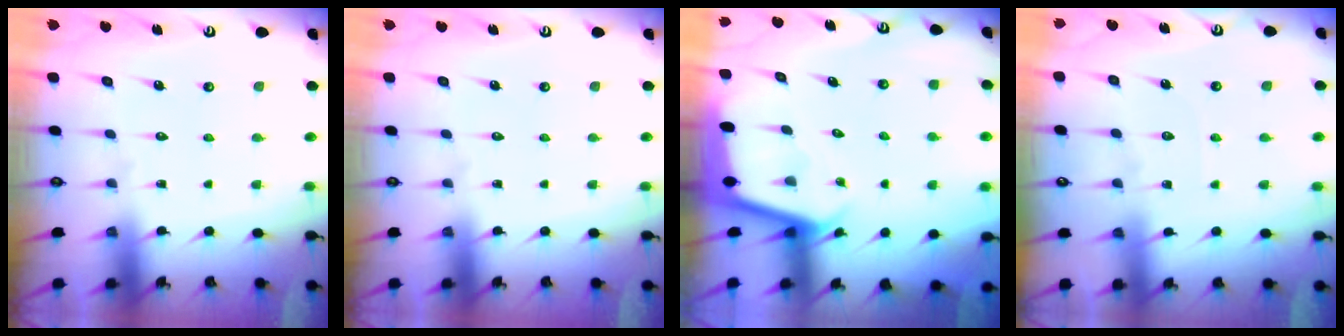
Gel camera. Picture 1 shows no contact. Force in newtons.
{"total": 0.0}
{"total": 2.3, "press": 2.3, "slide": 0.1}
{"total": 3.1, "press": 3.1, "slide": 0.4}